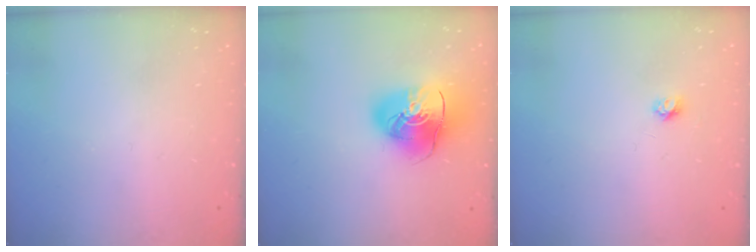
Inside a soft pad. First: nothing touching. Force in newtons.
{"total": 13.8, "press": 13.6, "slide": 2.0}
{"total": 3.4, "press": 3.4, "slide": 0.4}